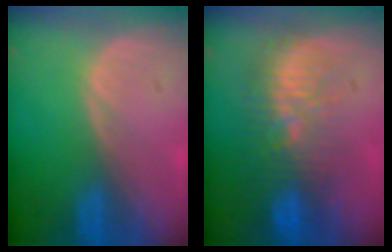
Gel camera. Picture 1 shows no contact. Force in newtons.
{"total": 9.7, "press": 9.1, "slide": 3.4}